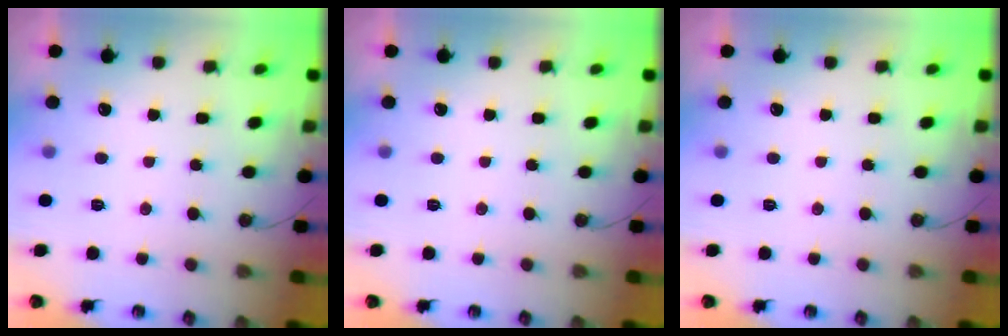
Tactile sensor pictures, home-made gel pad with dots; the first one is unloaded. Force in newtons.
{"total": 0.0}
{"total": 0.0}